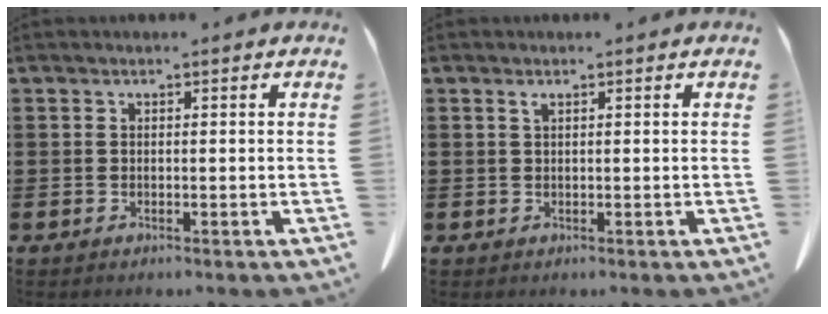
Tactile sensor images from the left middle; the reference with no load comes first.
{"total": 0.9, "force": [0.5, 0.1, 0.8], "torque": [-0.018, -0.001, 0.011]}